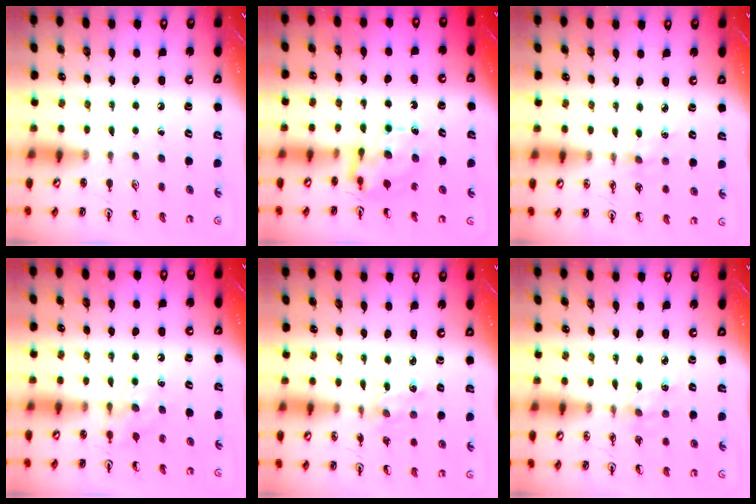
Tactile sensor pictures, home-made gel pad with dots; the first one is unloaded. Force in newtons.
{"total": 6.5, "press": 6.5, "slide": 0.7}
{"total": 2.7, "press": 2.7, "slide": 0.4}
{"total": 5.2, "press": 5.1, "slide": 0.7}
{"total": 2.0, "press": 1.9, "slide": 0.4}
{"total": 3.3, "press": 3.3, "slide": 0.5}